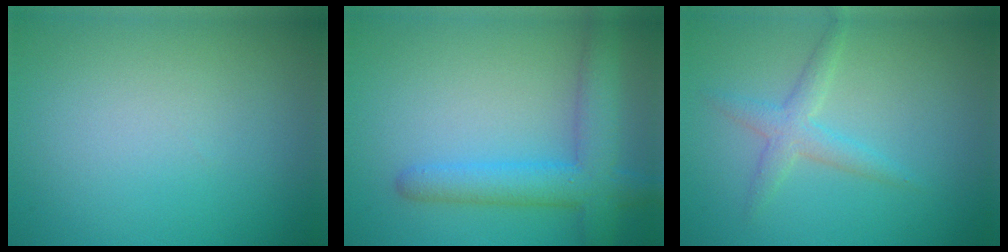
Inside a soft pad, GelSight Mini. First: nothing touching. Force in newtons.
{"total": 5.0, "press": 5.0, "slide": 0.2}
{"total": 2.2, "press": 2.2, "slide": 0.1}